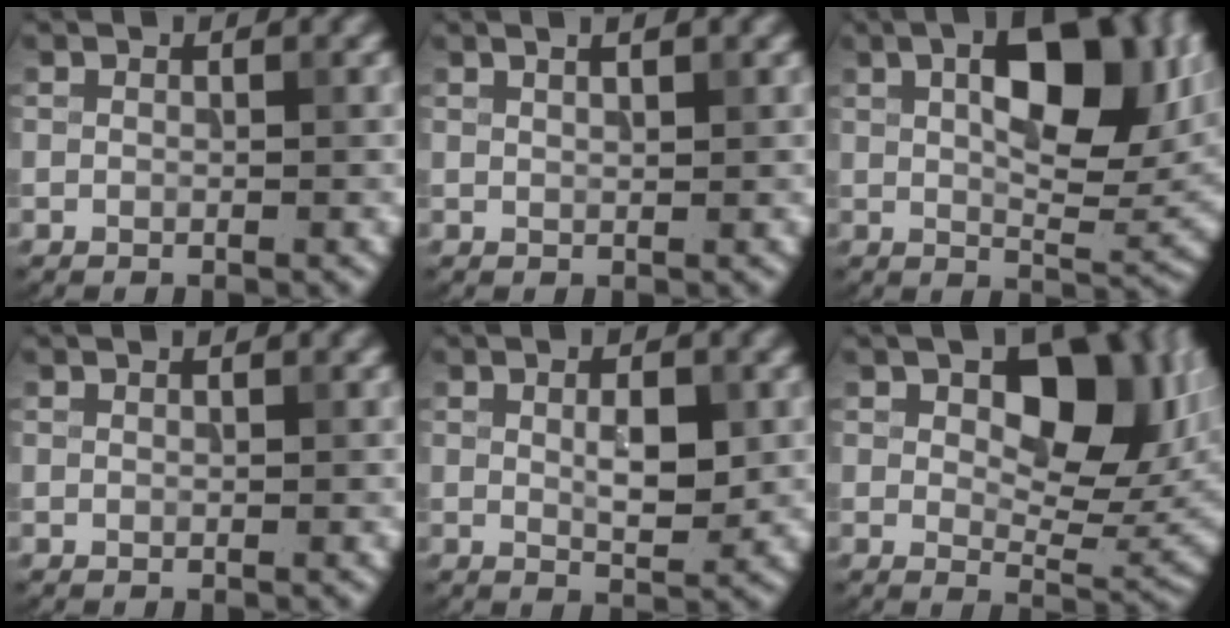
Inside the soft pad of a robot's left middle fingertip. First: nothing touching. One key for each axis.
{"total": 2.1, "fx": 1.3, "fy": 0.8, "fz": 1.5, "tx": -0.003, "ty": 0.004, "tz": -0.002}
{"total": 10.2, "fx": 3.0, "fy": 4.3, "fz": 8.8, "tx": -0.128, "ty": 0.006, "tz": 0.046}
{"total": 0.0}
{"total": 3.2, "fx": 0.5, "fy": 1.2, "fz": 2.9, "tx": -0.049, "ty": -0.003, "tz": 0.010}
{"total": 10.7, "fx": 2.9, "fy": 5.8, "fz": 8.6, "tx": -0.121, "ty": -0.003, "tz": 0.049}